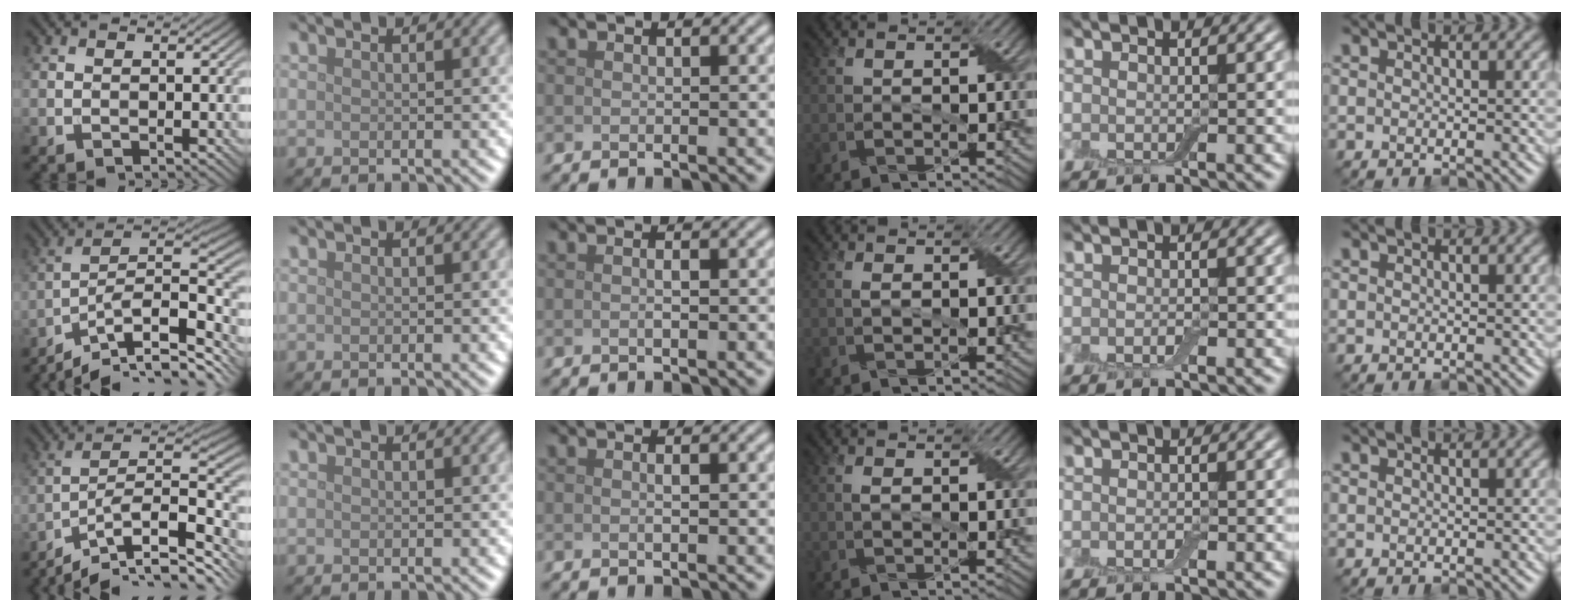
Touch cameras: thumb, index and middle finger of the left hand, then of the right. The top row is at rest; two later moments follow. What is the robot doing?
{"motion": "wrap", "object": "adhesive wrap"}